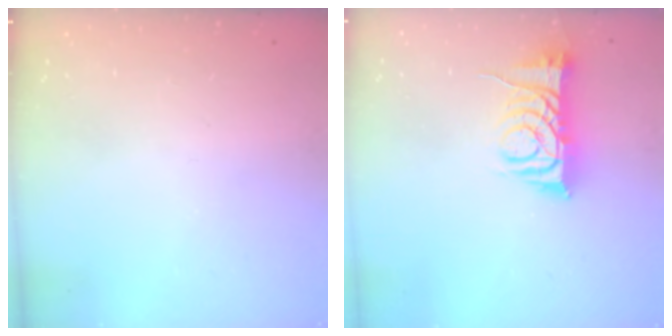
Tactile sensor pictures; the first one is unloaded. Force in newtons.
{"total": 9.4, "press": 9.4, "slide": 0.5}